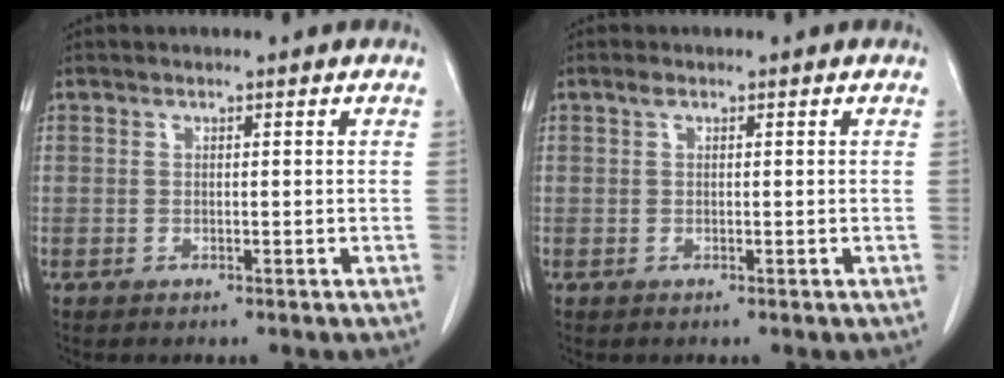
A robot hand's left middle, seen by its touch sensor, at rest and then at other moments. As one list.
[{"total": 0.7, "force": [0.4, 0.3, 0.4], "torque": [-0.008, 0.006, 0.007]}]